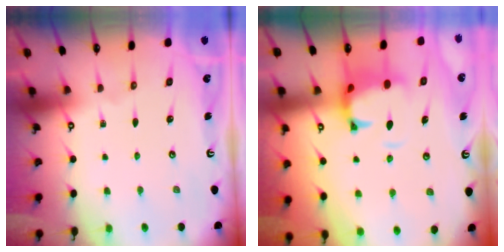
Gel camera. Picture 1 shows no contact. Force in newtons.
{"total": 2.3, "press": 2.0, "slide": 1.2}